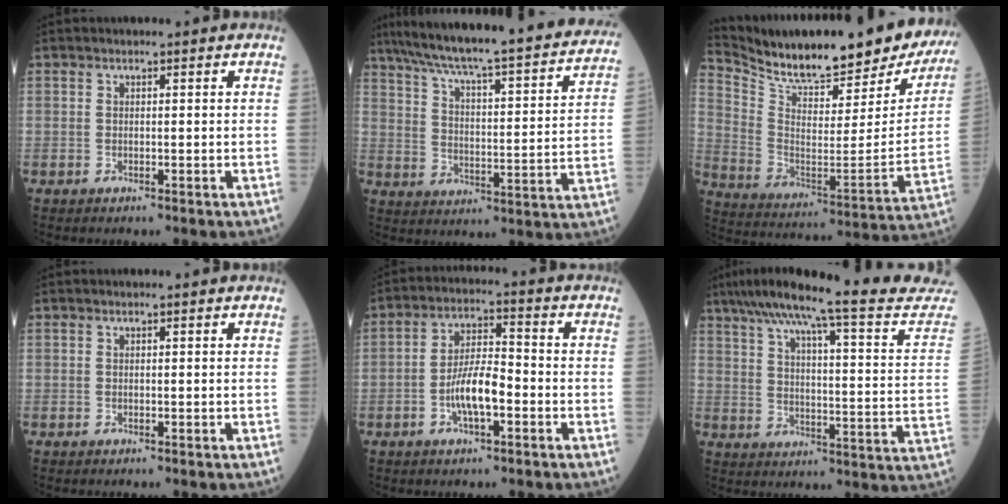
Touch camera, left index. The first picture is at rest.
{"total": 32.0, "force": [27.6, 3.0, 15.9], "torque": [-0.254, -0.040, 0.356]}
{"total": 29.9, "force": [25.8, 5.9, 13.9], "torque": [-0.241, -0.066, 0.357]}
{"total": 0.0}
{"total": 7.4, "force": [-2.4, 2.1, 6.6], "torque": [-0.135, 0.010, -0.048]}
{"total": 26.2, "force": [23.0, 0.2, 12.6], "torque": [-0.193, -0.047, 0.296]}